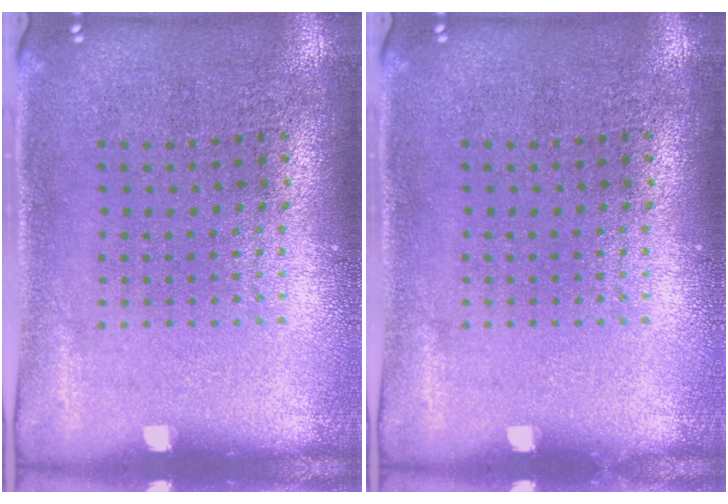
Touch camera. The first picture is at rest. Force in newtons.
{"total": 0.0}